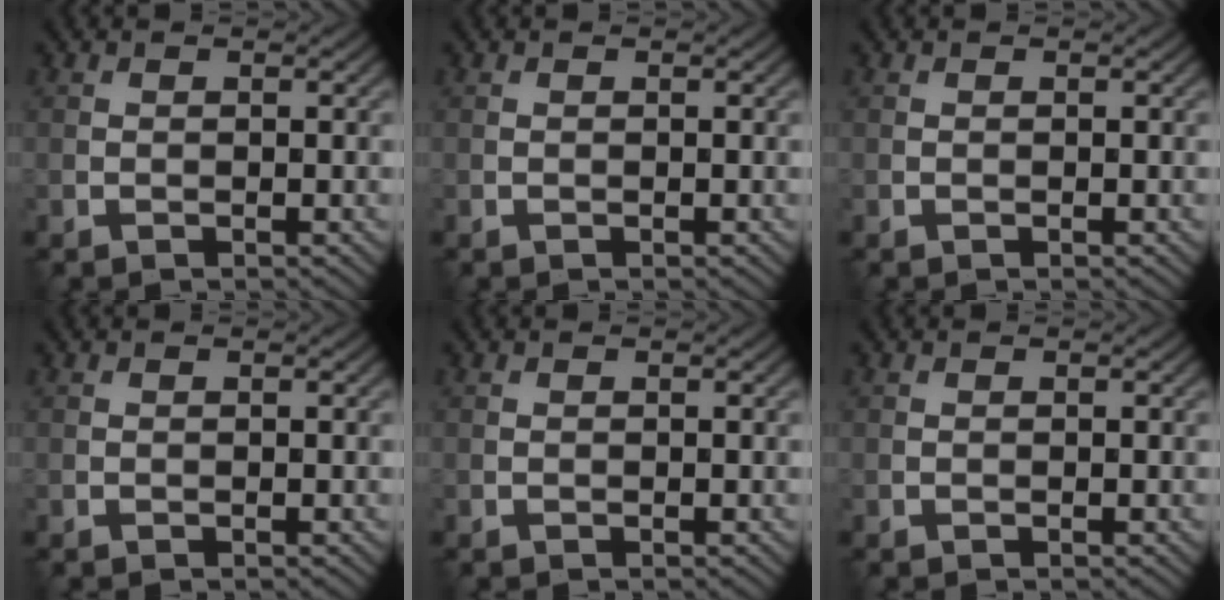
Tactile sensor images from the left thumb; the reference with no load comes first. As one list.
[{"total": 0.0}, {"total": 0.0}, {"total": 0.0}, {"total": 0.0}, {"total": 0.0}]